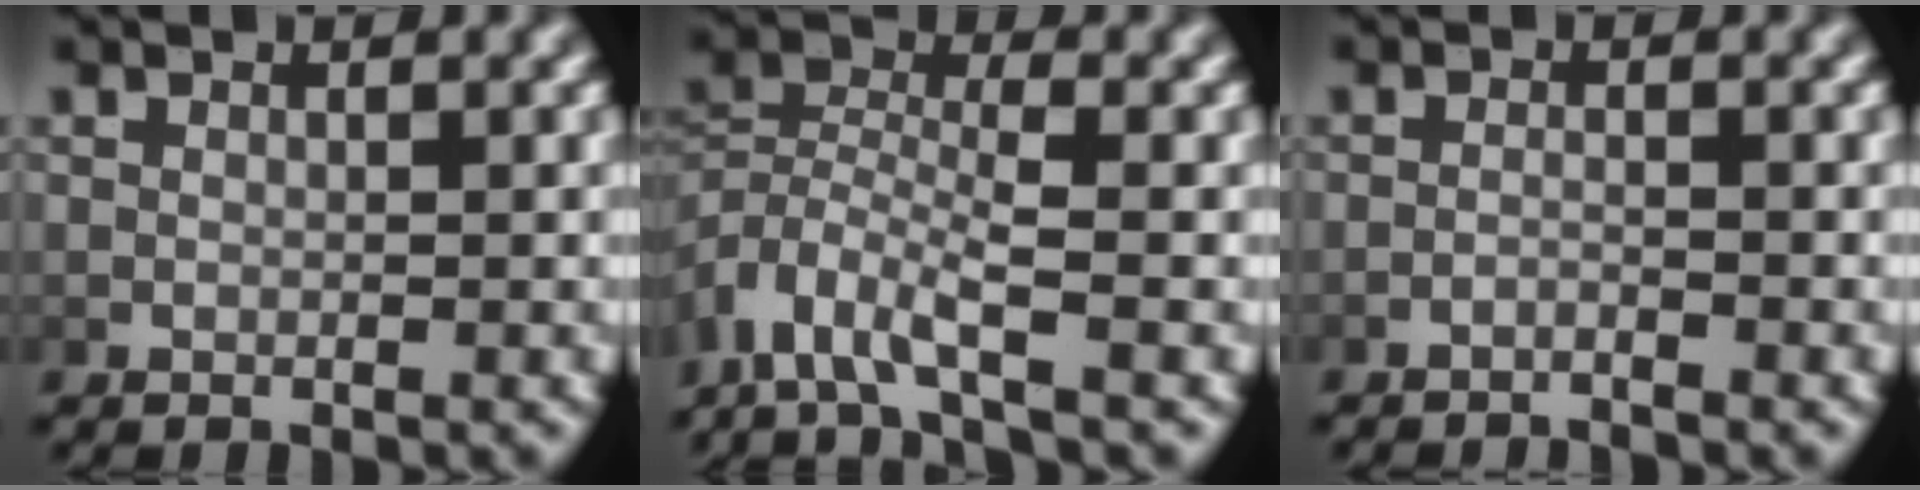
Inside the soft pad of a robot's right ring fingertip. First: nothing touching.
{"total": 6.6, "force": [-2.8, 4.0, 4.4], "torque": [-0.105, -0.031, -0.040]}
{"total": 2.2, "force": [-2.2, 0.1, 0.3], "torque": [-0.014, -0.008, -0.034]}